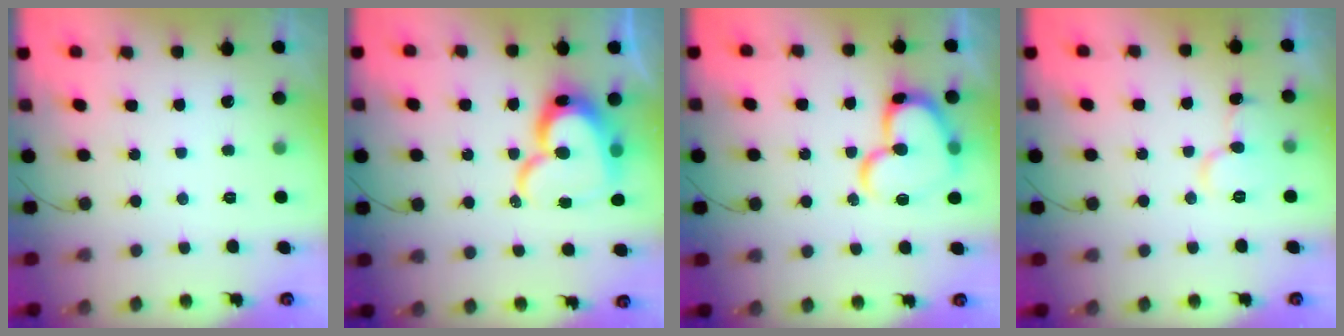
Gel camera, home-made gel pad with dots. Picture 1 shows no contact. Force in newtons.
{"total": 19.5, "press": 19.4, "slide": 2.0}
{"total": 17.6, "press": 17.5, "slide": 1.4}
{"total": 8.5, "press": 8.5, "slide": 1.0}